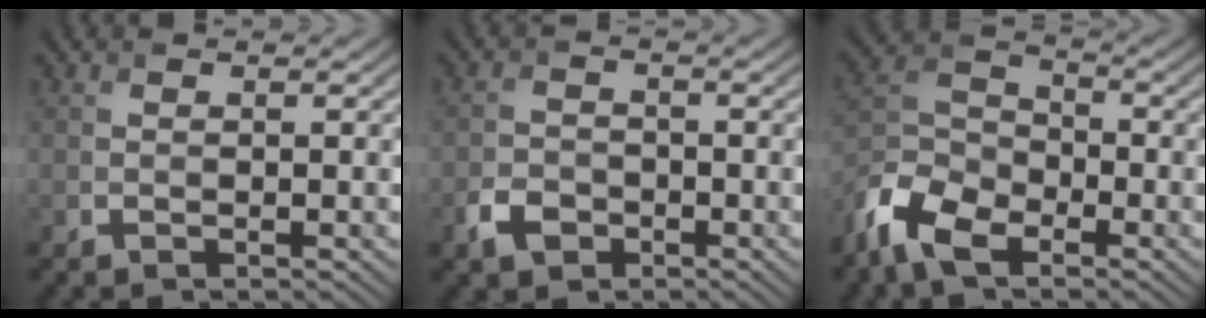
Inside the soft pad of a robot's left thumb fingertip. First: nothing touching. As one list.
[{"total": 3.3, "force": [-1.9, 2.3, 1.4], "torque": [-0.032, -0.003, -0.043]}, {"total": 8.8, "force": [-6.0, 4.4, 4.8], "torque": [-0.116, -0.011, -0.138]}]